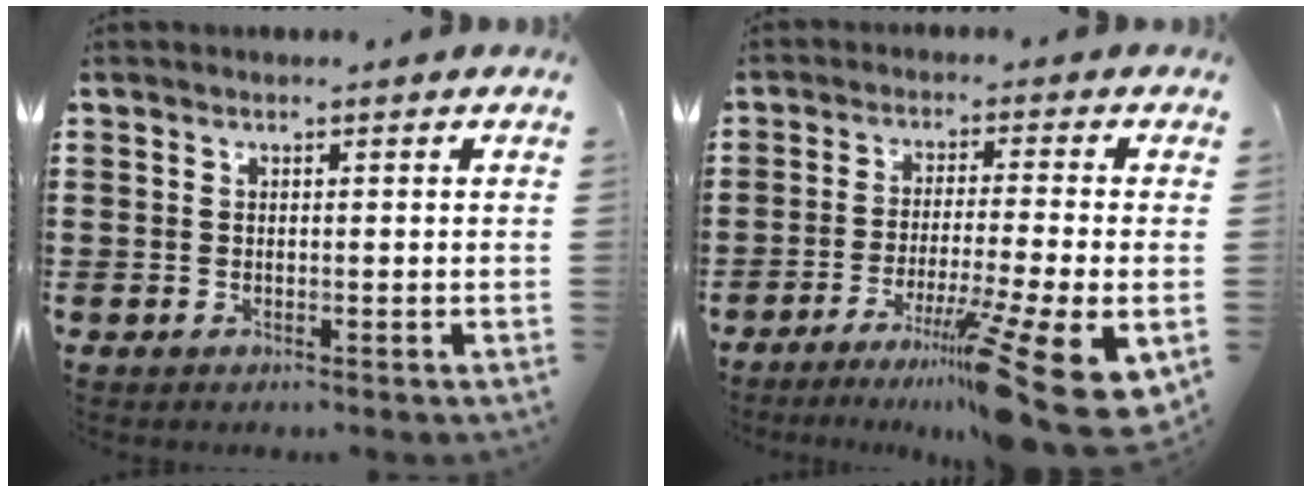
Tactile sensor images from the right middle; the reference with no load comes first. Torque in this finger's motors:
{"motor_torque": [1.84, -0.30, 1.05, 0.21]}